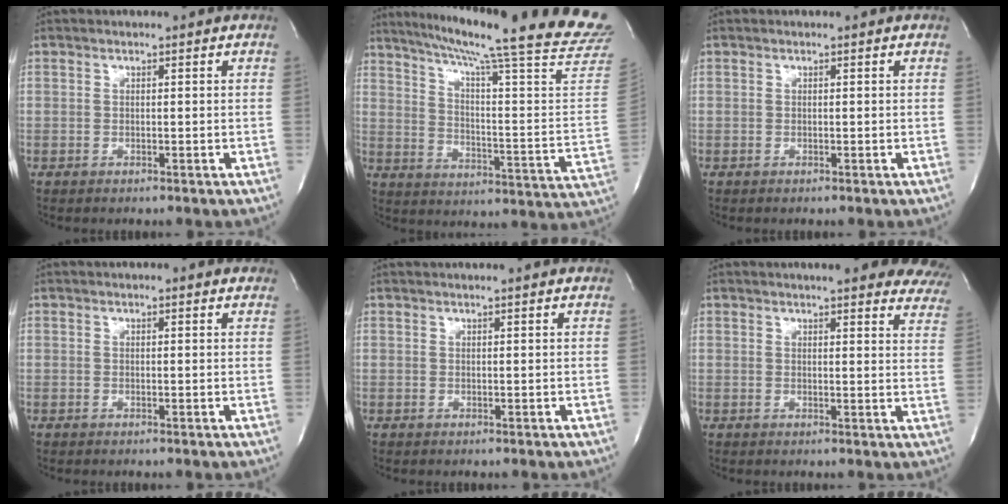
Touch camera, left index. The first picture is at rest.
{"total": 27.3, "force": [23.0, -1.5, 14.6], "torque": [-0.228, -0.089, 0.298]}
{"total": 0.0}
{"total": 2.9, "force": [2.4, 0.6, 1.5], "torque": [-0.018, 0.017, 0.024]}
{"total": 6.1, "force": [5.7, -0.1, 2.2], "torque": [-0.028, 0.031, 0.061]}
{"total": 19.7, "force": [17.8, 3.7, 7.8], "torque": [-0.087, -0.039, 0.185]}